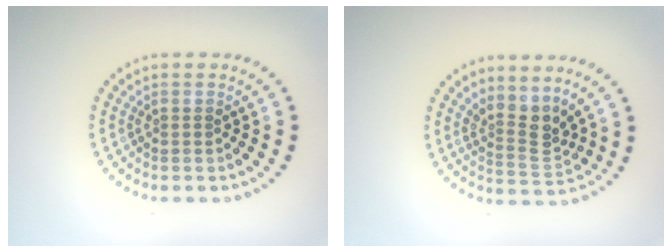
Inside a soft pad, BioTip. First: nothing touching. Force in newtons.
{"total": 3.0, "press": 2.1, "slide": 2.1}